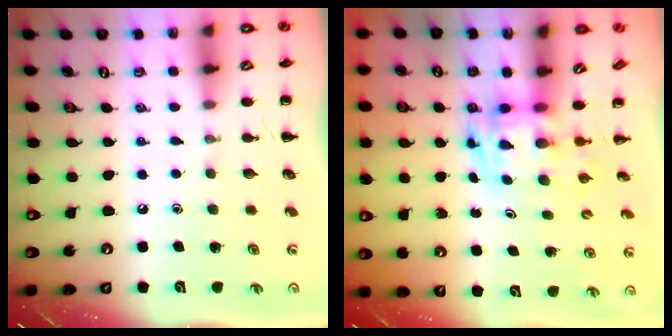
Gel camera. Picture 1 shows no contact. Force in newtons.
{"total": 3.4, "press": 3.4, "slide": 0.6}